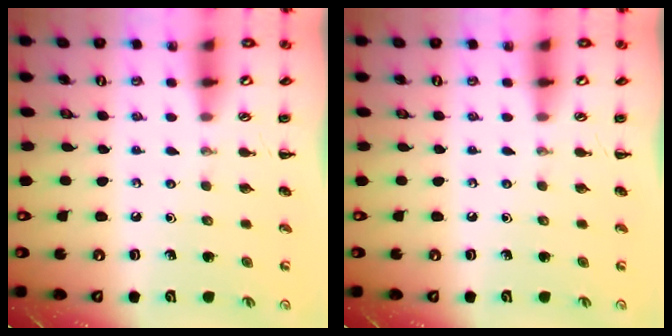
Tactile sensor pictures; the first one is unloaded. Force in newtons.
{"total": 0.0}